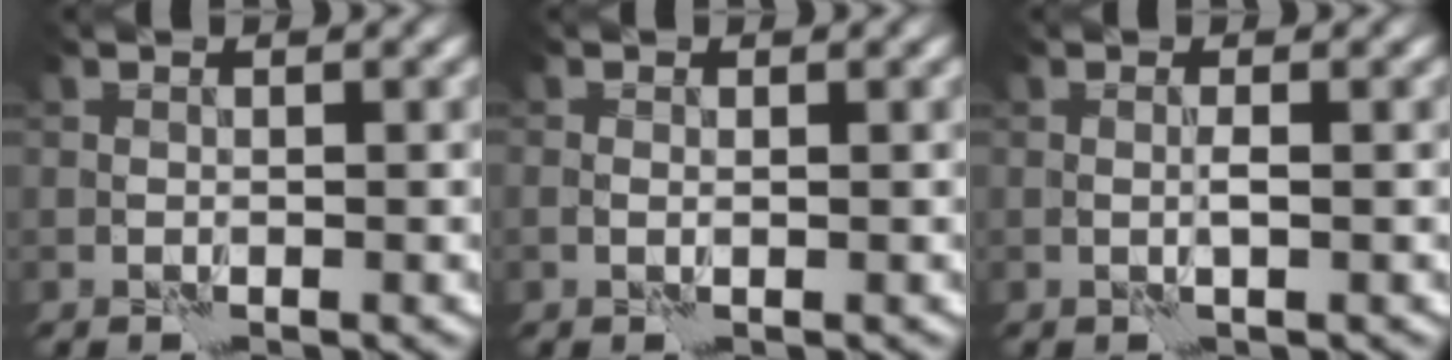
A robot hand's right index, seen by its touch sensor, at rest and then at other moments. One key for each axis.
{"total": 0.5, "fx": 0.1, "fy": 0.2, "fz": 0.5, "tx": -0.010, "ty": -0.003, "tz": 0.001}
{"total": 0.7, "fx": 0.2, "fy": -0.3, "fz": 0.6, "tx": -0.011, "ty": -0.003, "tz": 0.004}